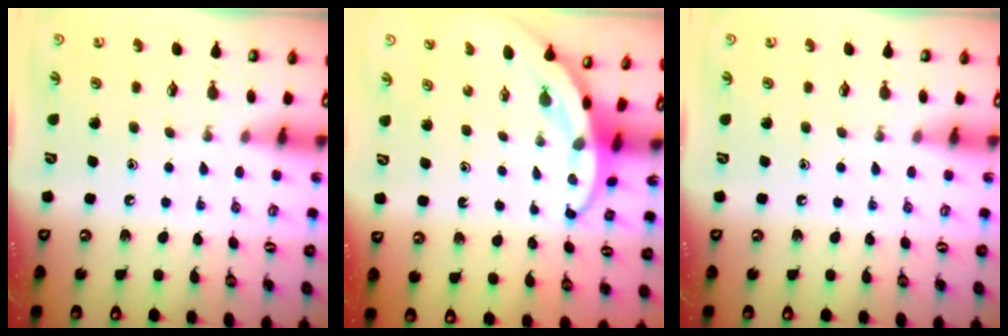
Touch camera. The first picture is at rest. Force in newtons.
{"total": 3.9, "press": 3.9, "slide": 0.5}
{"total": 0.0}